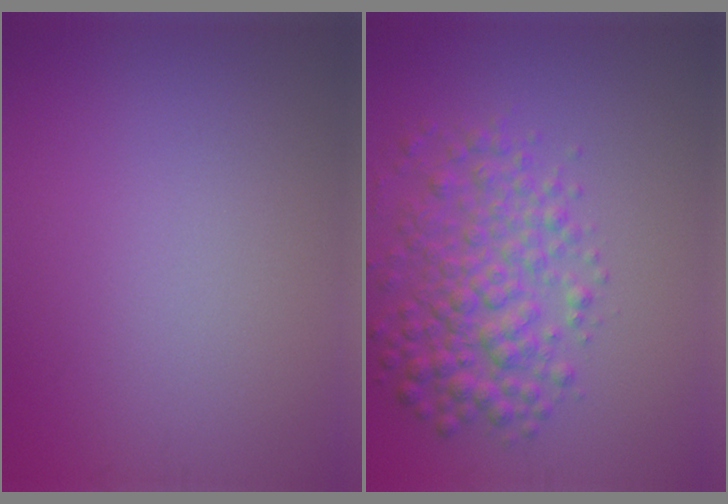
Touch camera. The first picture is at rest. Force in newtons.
{"total": 5.3, "press": 5.3, "slide": 0.1}